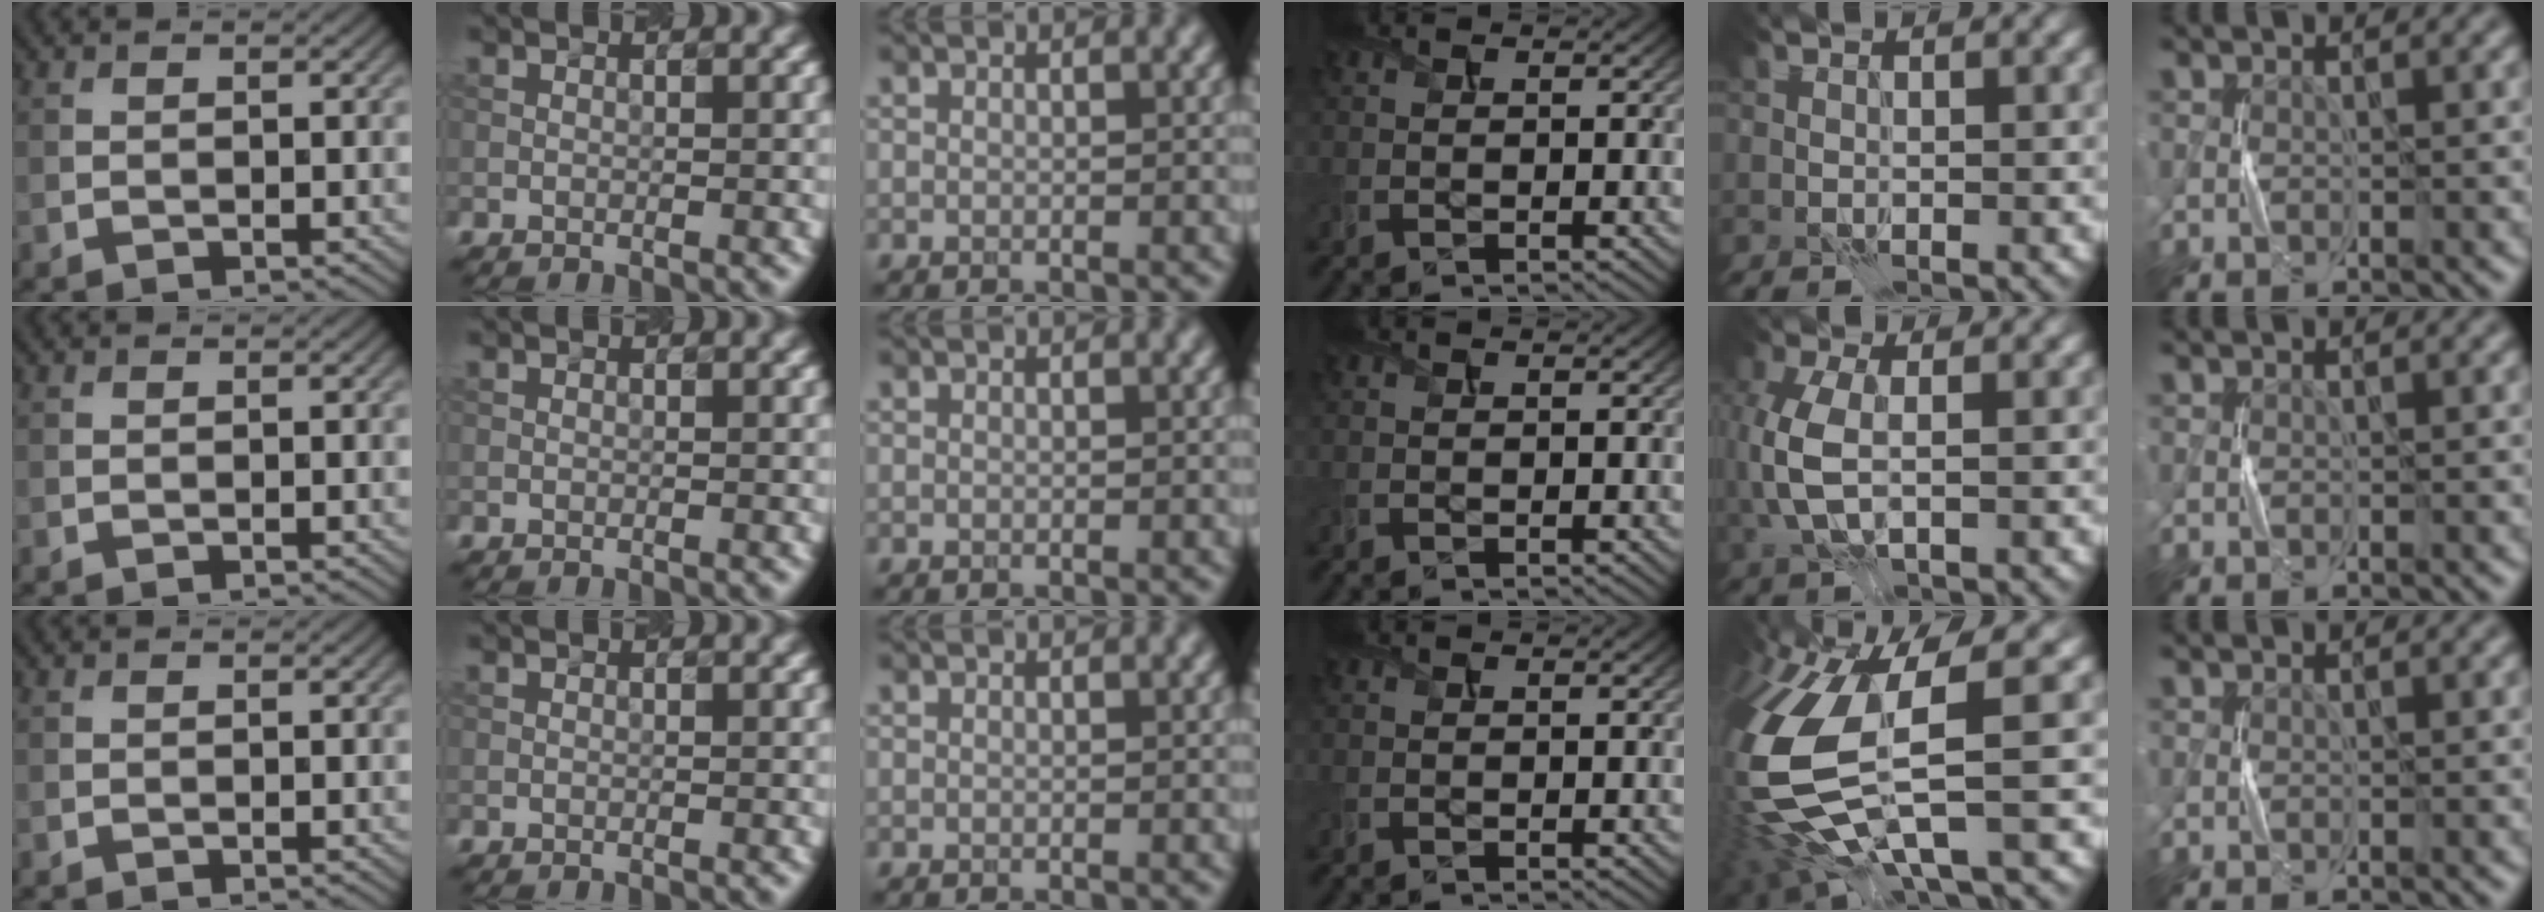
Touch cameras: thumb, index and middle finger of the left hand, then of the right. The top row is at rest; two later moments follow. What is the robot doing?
{"motion": "press", "object": "sticky note"}